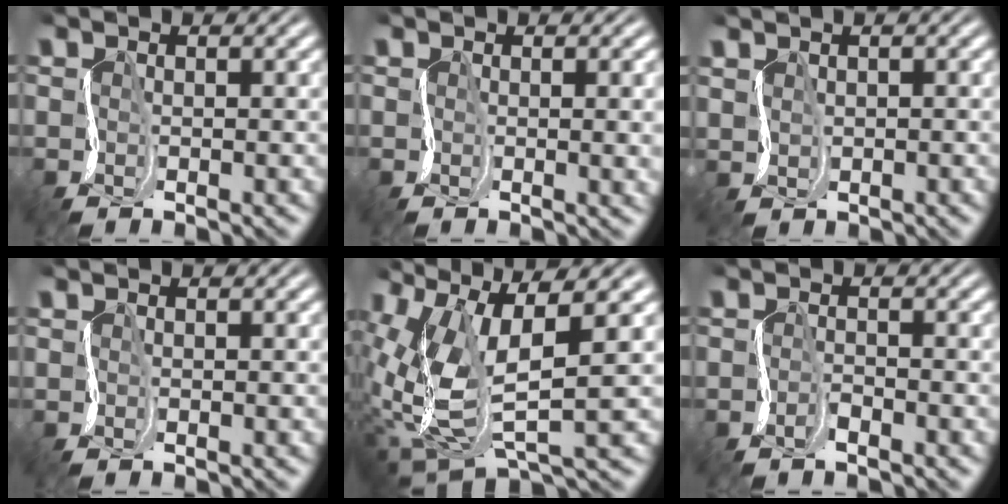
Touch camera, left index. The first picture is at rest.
{"total": 3.8, "force": [0.0, 1.6, 3.4], "torque": [-0.031, -0.003, 0.005]}
{"total": 1.2, "force": [0.9, 0.3, -0.6], "torque": [0.011, 0.005, 0.024]}
{"total": 0.0}
{"total": 10.2, "force": [0.6, 4.7, 9.0], "torque": [-0.208, -0.019, 0.022]}
{"total": 0.6, "force": [-0.6, 0.2, 0.1], "torque": [-0.005, 0.004, -0.012]}